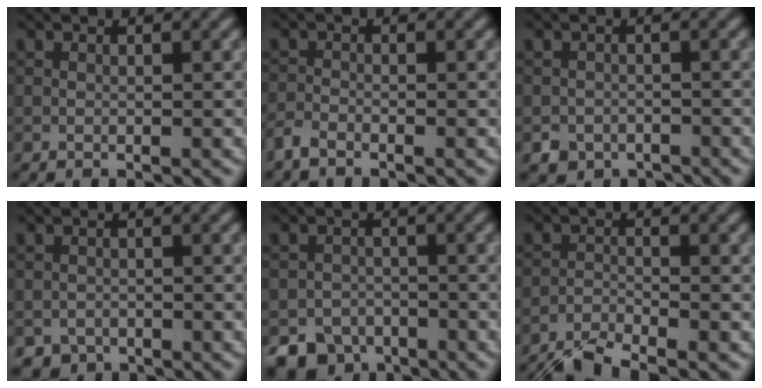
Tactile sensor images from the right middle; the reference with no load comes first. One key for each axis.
{"total": 1.7, "fx": -1.5, "fy": 0.3, "fz": 0.6, "tx": -0.017, "ty": -0.001, "tz": -0.038}
{"total": 2.5, "fx": -1.6, "fy": 1.8, "fz": 0.5, "tx": -0.004, "ty": -0.006, "tz": -0.031}
{"total": 1.5, "fx": -1.0, "fy": 1.2, "fz": 0.1, "tx": 0.006, "ty": -0.003, "tz": -0.022}
{"total": 5.6, "fx": -4.2, "fy": 3.6, "fz": 1.0, "tx": 0.004, "ty": -0.007, "tz": -0.067}
{"total": 4.4, "fx": -3.9, "fy": 0.5, "fz": 1.9, "tx": -0.037, "ty": -0.004, "tz": -0.080}